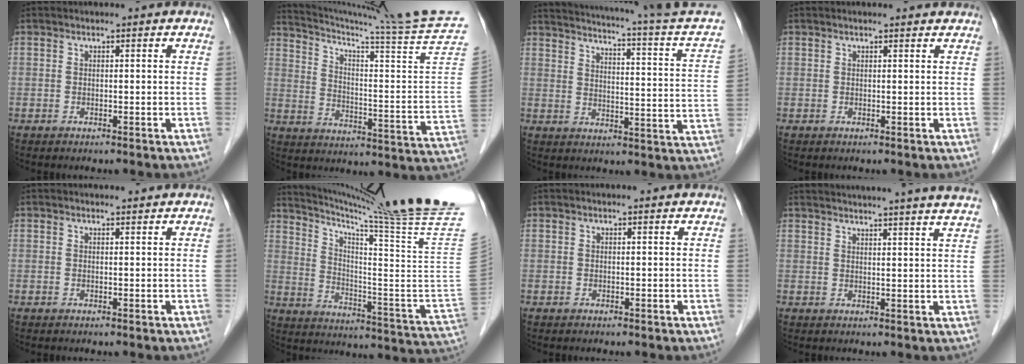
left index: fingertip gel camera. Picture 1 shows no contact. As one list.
[{"total": 23.5, "force": [20.7, -5.1, 10.1], "torque": [-0.175, -0.113, 0.283]}, {"total": 17.5, "force": [14.9, -2.3, 8.8], "torque": [-0.149, -0.076, 0.167]}, {"total": 2.4, "force": [2.3, 0.3, 0.7], "torque": [-0.014, 0.010, 0.021]}, {"total": 1.1, "force": [1.1, -0.1, 0.0], "torque": [-0.009, -0.001, 0.016]}, {"total": 27.8, "force": [22.8, -4.6, 15.4], "torque": [-0.251, -0.119, 0.319]}, {"total": 0.9, "force": [0.9, 0.0, 0.3], "torque": [-0.013, 0.008, 0.011]}, {"total": 23.1, "force": [21.7, -0.8, 8.0], "torque": [-0.121, -0.024, 0.264]}]